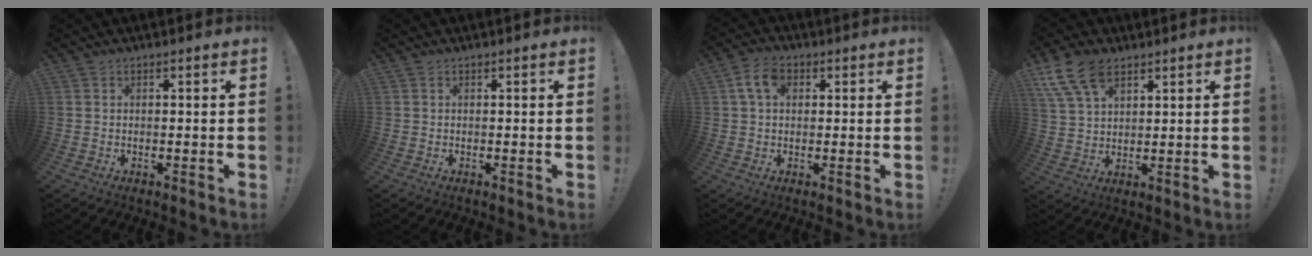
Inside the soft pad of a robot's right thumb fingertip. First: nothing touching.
{"total": 0.0}
{"total": 7.0, "force": [1.9, 4.6, 4.8], "torque": [-0.087, 0.010, 0.040]}
{"total": 11.1, "force": [6.7, 6.1, 6.4], "torque": [-0.135, -0.018, 0.131]}